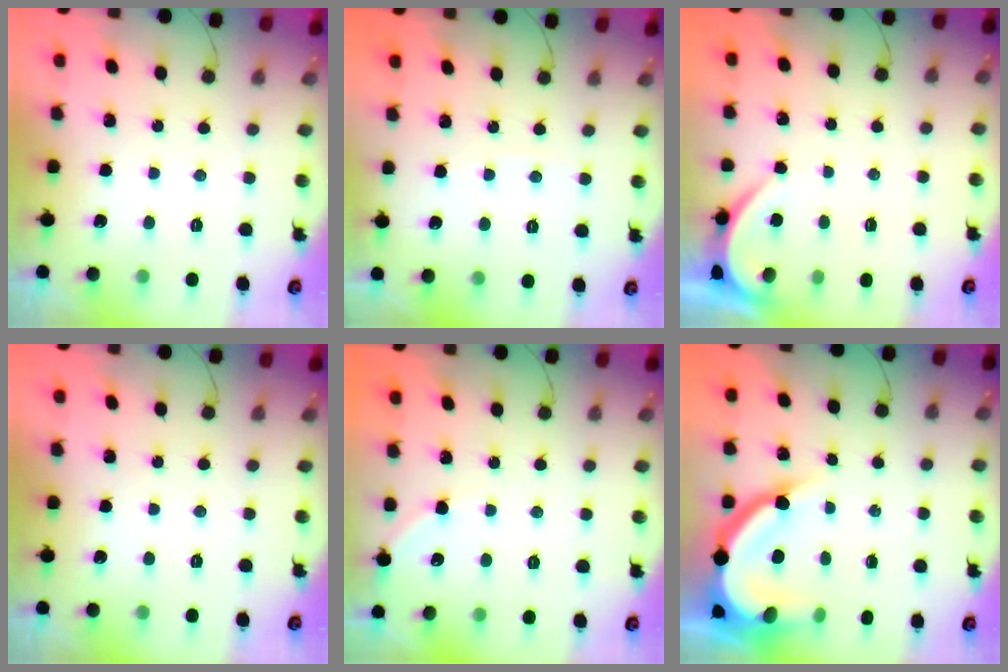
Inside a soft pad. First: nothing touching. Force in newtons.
{"total": 1.7, "press": 1.7, "slide": 0.2}
{"total": 2.4, "press": 2.4, "slide": 0.2}
{"total": 0.0}
{"total": 2.9, "press": 2.8, "slide": 0.6}
{"total": 14.3, "press": 14.3, "slide": 1.3}